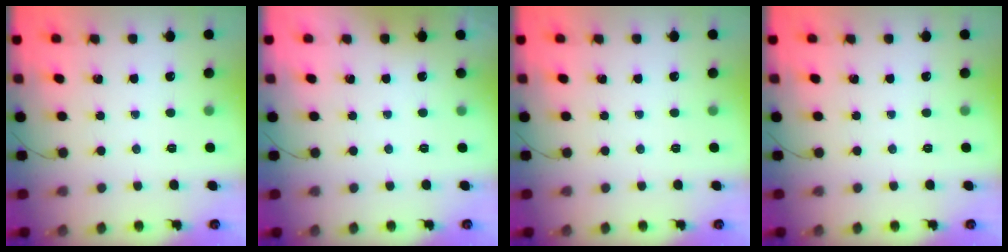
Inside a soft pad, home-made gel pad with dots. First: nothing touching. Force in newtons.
{"total": 1.9, "press": 1.9, "slide": 0.3}
{"total": 0.0}
{"total": 0.0}